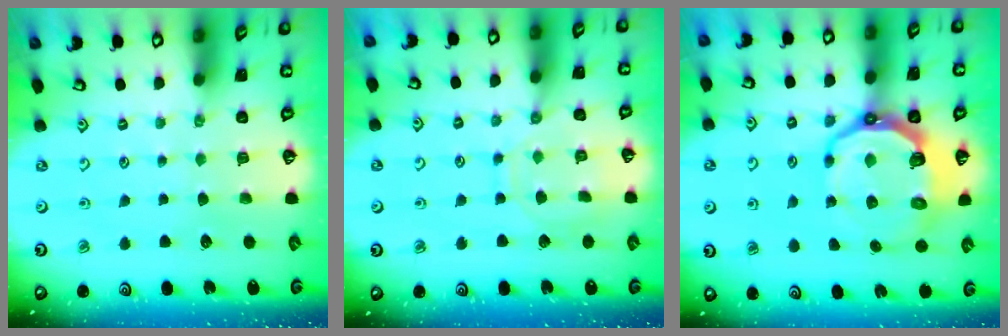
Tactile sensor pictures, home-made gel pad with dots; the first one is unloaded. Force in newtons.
{"total": 10.5, "press": 10.5, "slide": 0.6}
{"total": 13.2, "press": 12.4, "slide": 4.4}